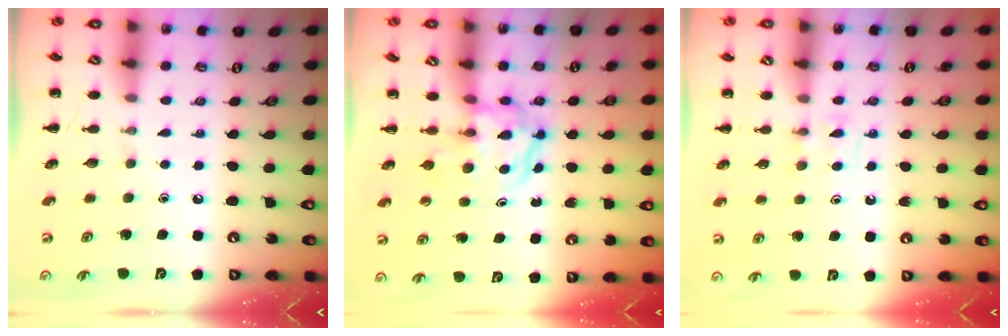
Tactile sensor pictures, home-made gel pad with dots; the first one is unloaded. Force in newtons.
{"total": 3.8, "press": 3.8, "slide": 0.5}
{"total": 4.6, "press": 4.4, "slide": 1.6}